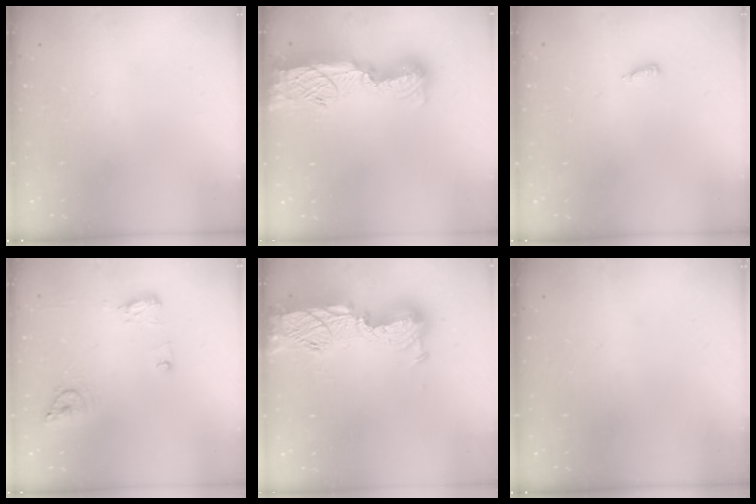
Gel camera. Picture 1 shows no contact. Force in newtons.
{"total": 17.4, "press": 16.6, "slide": 5.5}
{"total": 4.3, "press": 4.2, "slide": 1.0}
{"total": 12.8, "press": 10.6, "slide": 7.2}
{"total": 19.3, "press": 19.2, "slide": 1.1}
{"total": 0.0}